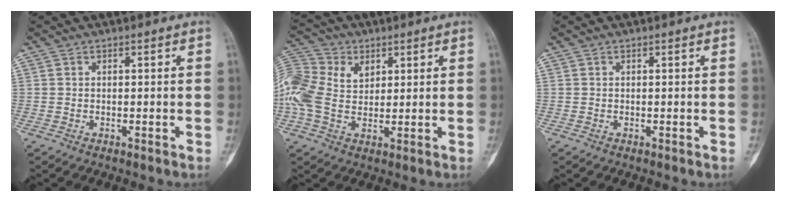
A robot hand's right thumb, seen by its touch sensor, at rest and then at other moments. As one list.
[{"total": 17.1, "force": [4.3, 12.5, 10.8], "torque": [-0.264, 0.034, 0.082]}, {"total": 0.0}]